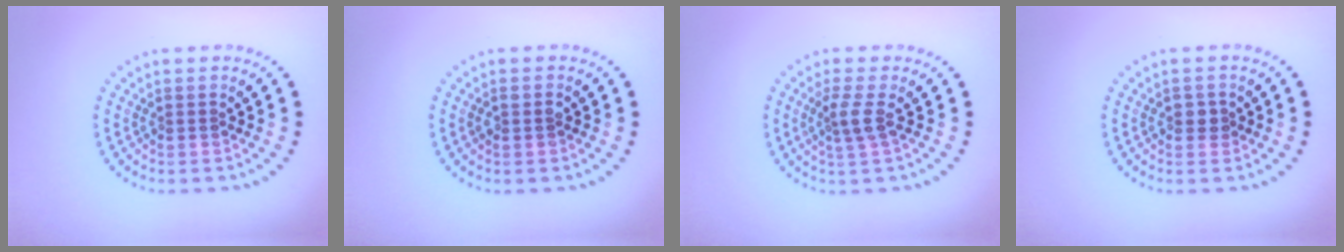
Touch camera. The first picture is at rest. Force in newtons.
{"total": 1.1, "press": 1.1, "slide": 0.4}
{"total": 2.0, "press": 1.6, "slide": 1.3}
{"total": 1.2, "press": 1.1, "slide": 0.5}